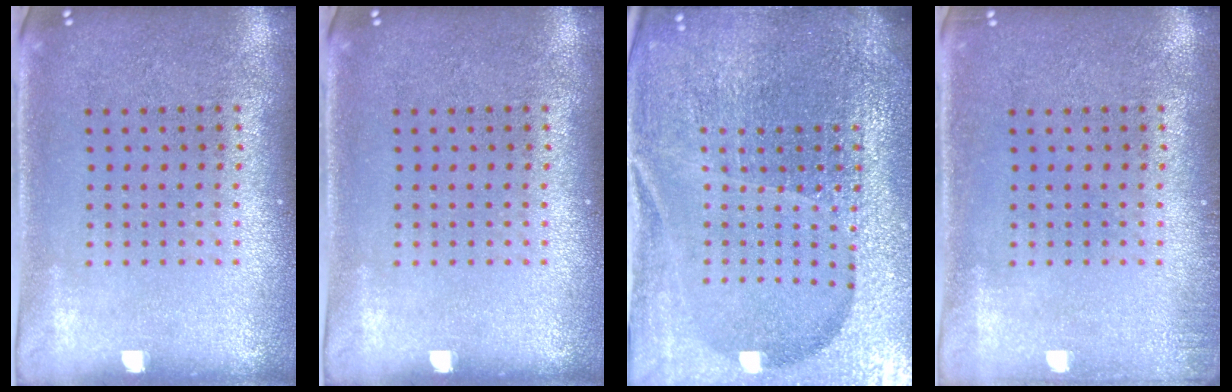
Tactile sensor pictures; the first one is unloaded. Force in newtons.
{"total": 0.0}
{"total": 6.4, "press": 5.5, "slide": 3.1}
{"total": 0.9, "press": 0.9, "slide": 0.2}